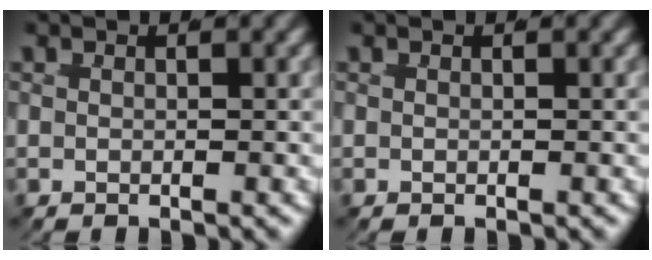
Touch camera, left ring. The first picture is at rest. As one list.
[{"total": 0.0}]